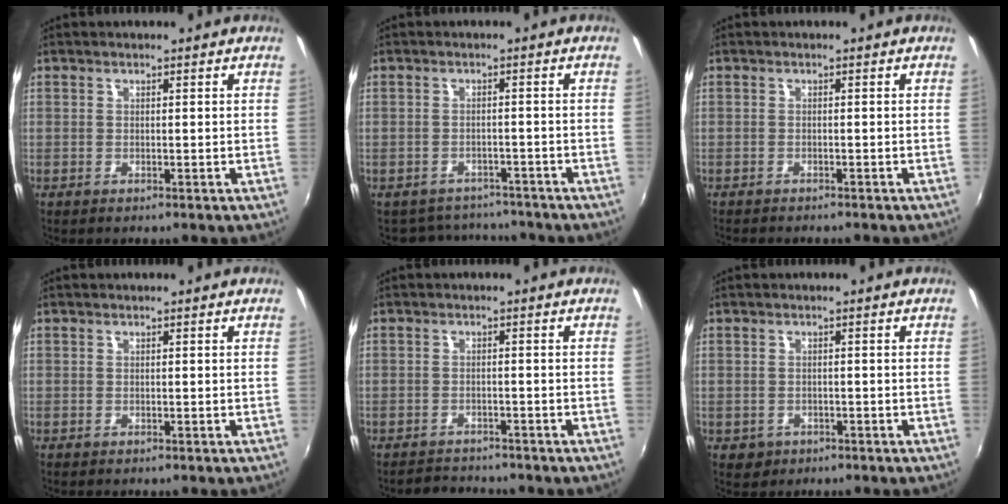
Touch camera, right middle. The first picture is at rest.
{"total": 7.9, "force": [-7.2, 3.1, 1.2], "torque": [-0.035, 0.005, -0.098]}
{"total": 2.3, "force": [-2.2, 0.4, 0.7], "torque": [-0.022, -0.014, -0.037]}
{"total": 0.0}
{"total": 3.6, "force": [-3.4, 1.0, 0.1], "torque": [-0.016, -0.002, -0.058]}
{"total": 2.6, "force": [-1.0, 2.3, 0.8], "torque": [-0.021, -0.004, -0.010]}